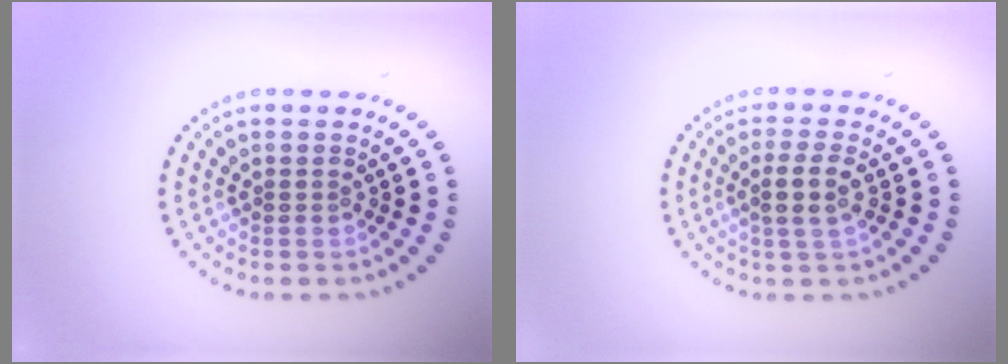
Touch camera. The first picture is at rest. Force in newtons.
{"total": 2.6, "press": 2.3, "slide": 1.3}